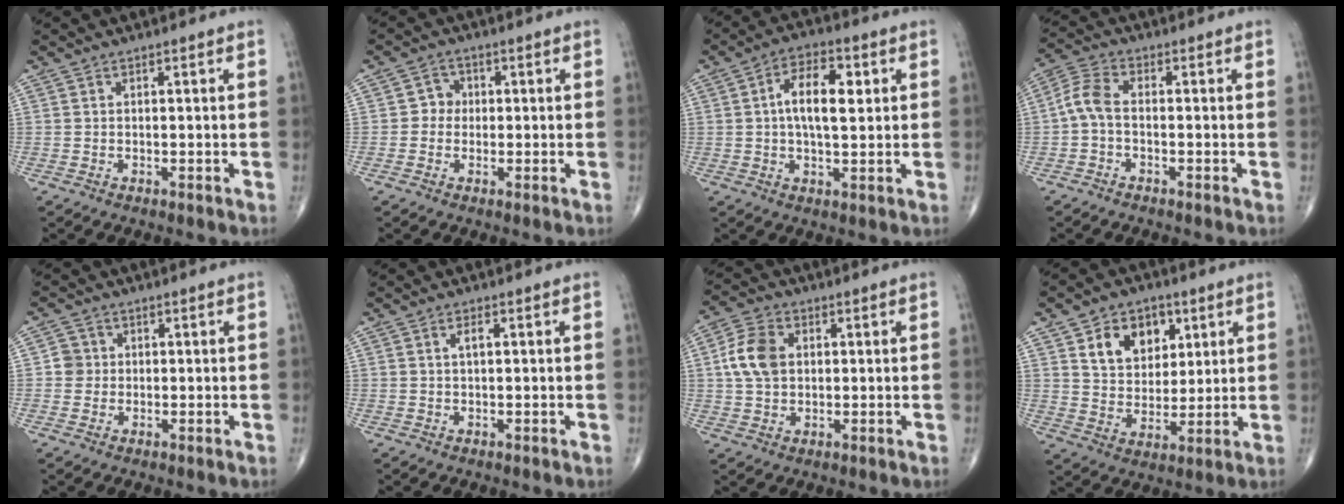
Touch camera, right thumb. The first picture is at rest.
{"total": 2.9, "force": [-0.1, 2.8, 1.0], "torque": [0.007, 0.009, -0.010]}
{"total": 9.5, "force": [1.6, 4.6, 8.2], "torque": [-0.129, 0.009, 0.023]}
{"total": 4.9, "force": [-0.9, 2.5, 4.1], "torque": [-0.093, 0.016, -0.031]}
{"total": 2.8, "force": [0.1, 2.7, 0.5], "torque": [0.014, 0.007, -0.004]}
{"total": 0.9, "force": [0.3, 0.3, 0.8], "torque": [-0.019, 0.002, 0.004]}
{"total": 8.2, "force": [1.3, 5.8, 5.7], "torque": [-0.106, 0.007, 0.020]}
{"total": 11.4, "force": [5.0, 8.2, 6.2], "torque": [-0.062, -0.025, 0.089]}